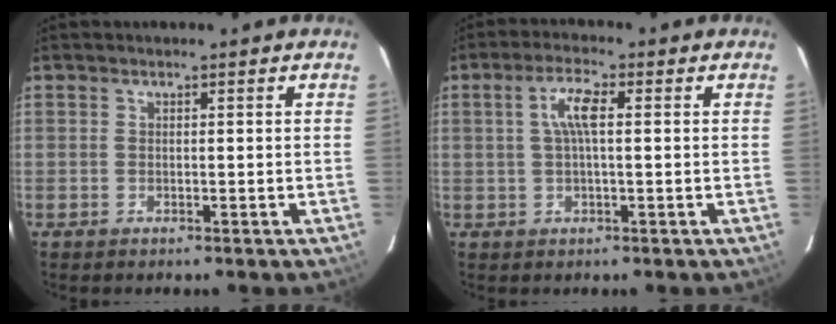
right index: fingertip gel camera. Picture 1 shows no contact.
{"total": 4.9, "force": [0.8, 1.1, 4.7], "torque": [-0.090, 0.009, 0.015]}